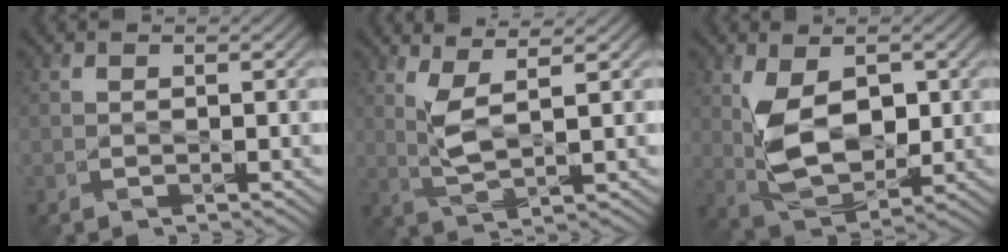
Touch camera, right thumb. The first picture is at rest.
{"total": 4.3, "force": [2.0, 0.9, 3.7], "torque": [-0.092, -0.002, 0.049]}
{"total": 8.3, "force": [1.2, 4.8, 6.7], "torque": [-0.140, -0.009, 0.028]}